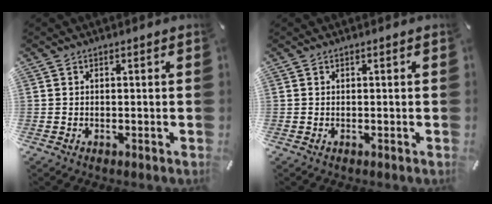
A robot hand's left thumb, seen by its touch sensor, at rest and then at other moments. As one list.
[{"total": 0.0}]